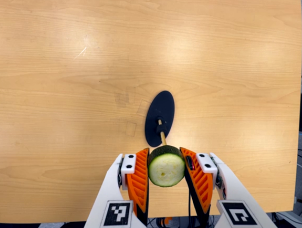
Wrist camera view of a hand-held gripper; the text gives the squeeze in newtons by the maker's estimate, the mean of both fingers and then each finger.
{"total": 9.7, "left": 9.1, "right": 10.4}